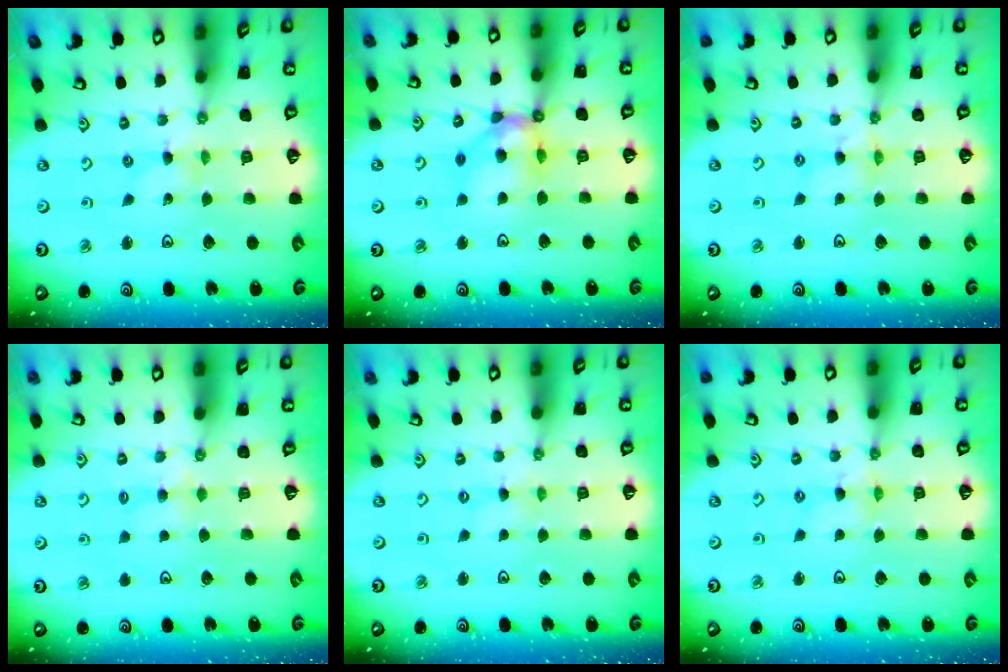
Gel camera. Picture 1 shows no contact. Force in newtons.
{"total": 12.4, "press": 12.3, "slide": 1.2}
{"total": 2.9, "press": 2.9, "slide": 0.4}
{"total": 3.0, "press": 2.9, "slide": 0.5}
{"total": 0.0}
{"total": 2.3, "press": 2.3, "slide": 0.3}